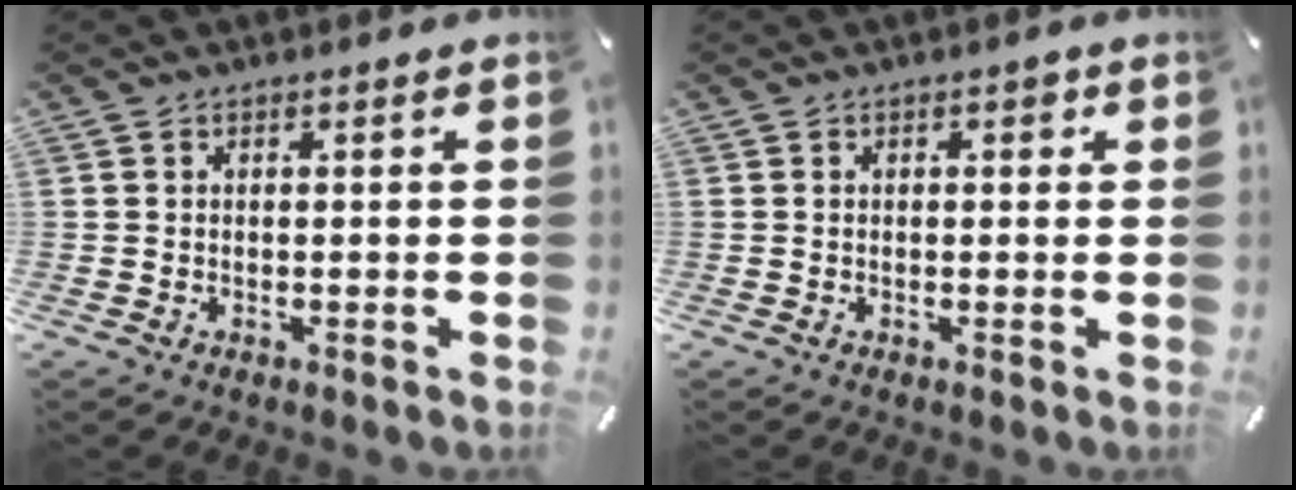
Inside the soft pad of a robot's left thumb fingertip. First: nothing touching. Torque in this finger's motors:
{"motor_torque": [0.24, 0.20, 0.03, -0.18, -0.01]}